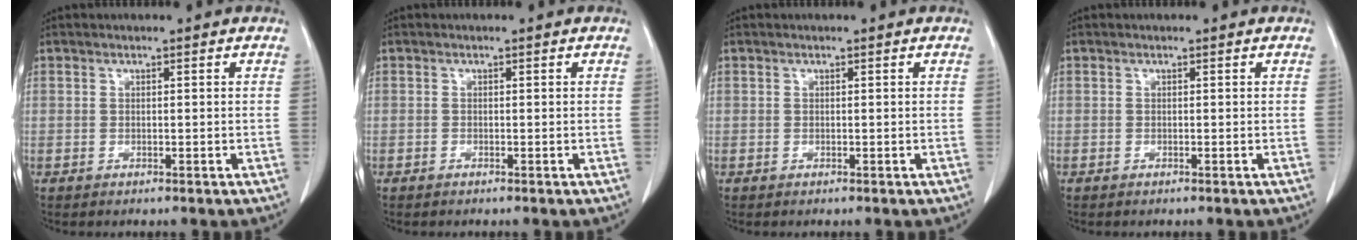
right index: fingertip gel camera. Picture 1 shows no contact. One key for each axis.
{"total": 0.0}
{"total": 0.0}
{"total": 0.0}